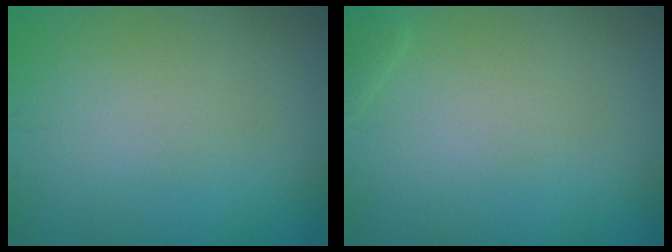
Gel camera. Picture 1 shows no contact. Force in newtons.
{"total": 0.5, "press": 0.5, "slide": 0.1}